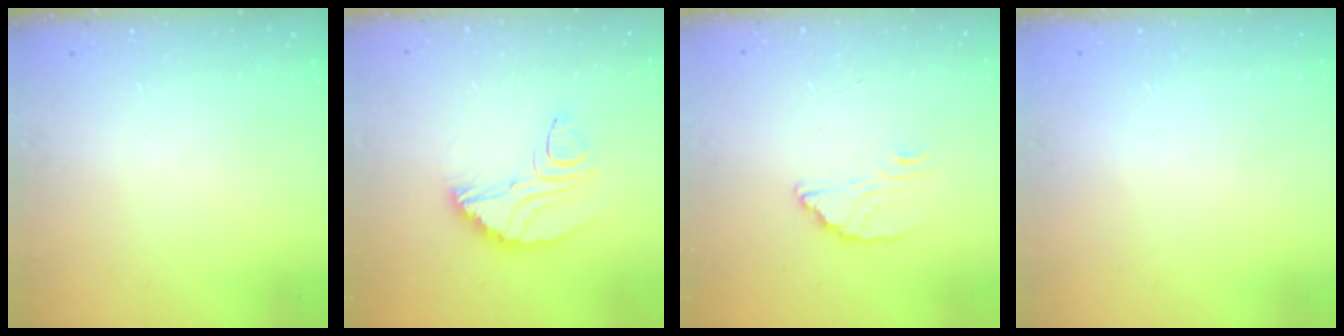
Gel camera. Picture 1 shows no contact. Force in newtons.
{"total": 11.0, "press": 11.0, "slide": 0.7}
{"total": 2.6, "press": 2.6, "slide": 0.1}
{"total": 2.3, "press": 2.3, "slide": 0.1}